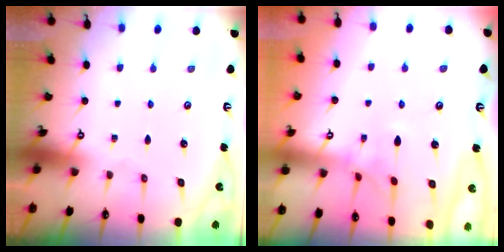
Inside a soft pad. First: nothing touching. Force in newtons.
{"total": 1.2, "press": 0.8, "slide": 0.9}